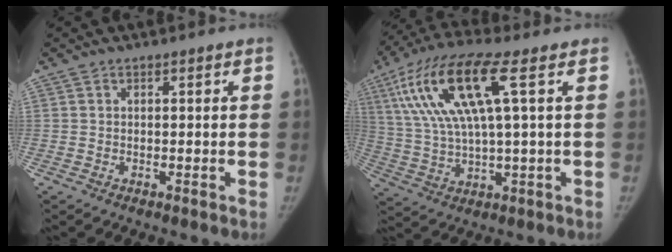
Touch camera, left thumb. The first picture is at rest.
{"total": 16.6, "force": [5.4, 3.6, 15.3], "torque": [-0.340, 0.012, 0.103]}